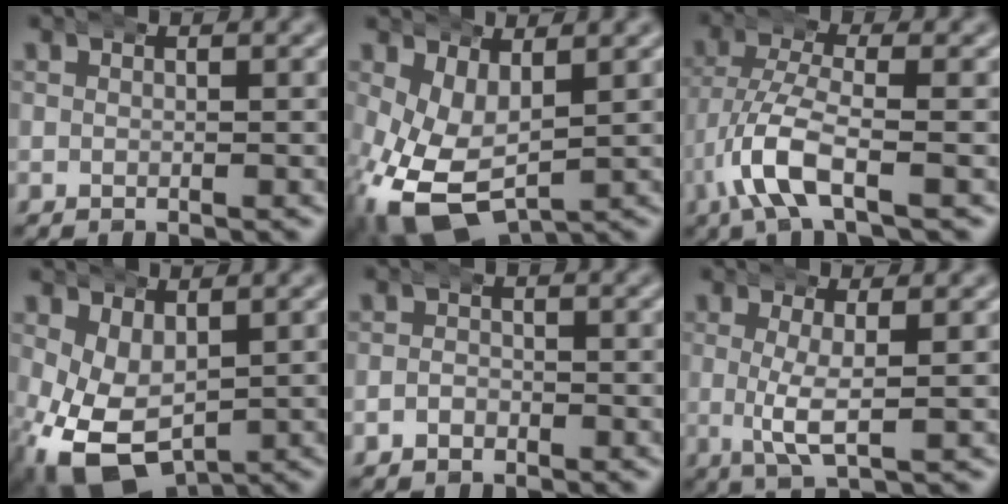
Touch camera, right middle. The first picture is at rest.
{"total": 10.1, "force": [-3.4, 7.2, 6.2], "torque": [-0.159, -0.073, -0.027]}
{"total": 5.1, "force": [-1.4, 2.0, 4.5], "torque": [-0.121, -0.023, -0.011]}
{"total": 10.0, "force": [-3.5, 7.2, 6.0], "torque": [-0.148, -0.078, -0.024]}
{"total": 1.4, "force": [-1.1, 0.9, 0.1], "torque": [-0.004, -0.013, -0.015]}
{"total": 3.4, "force": [0.1, 0.6, 3.4], "torque": [-0.076, -0.018, 0.013]}